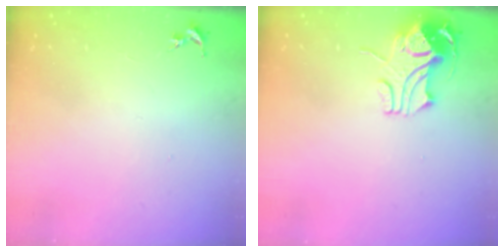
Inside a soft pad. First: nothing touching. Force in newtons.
{"total": 10.3, "press": 10.2, "slide": 0.9}